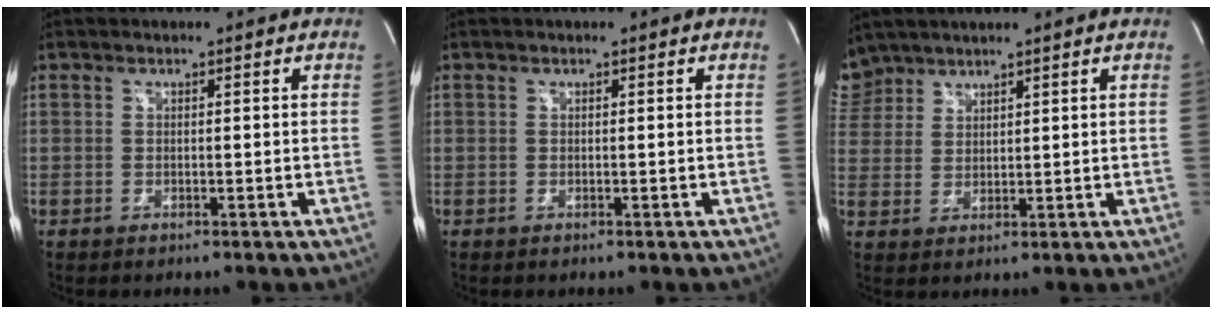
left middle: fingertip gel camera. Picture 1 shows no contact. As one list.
[{"total": 0.0}, {"total": 5.8, "force": [5.1, 2.7, 0.0], "torque": [-0.006, 0.014, 0.112]}]